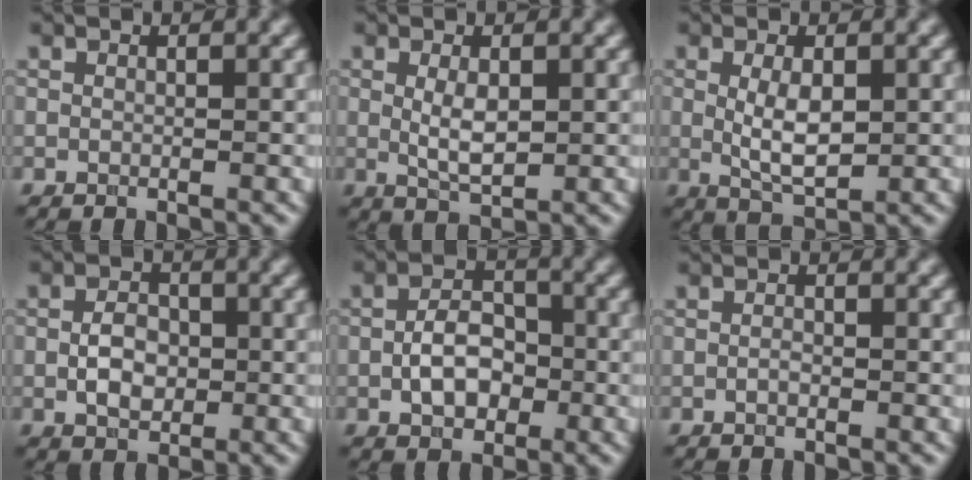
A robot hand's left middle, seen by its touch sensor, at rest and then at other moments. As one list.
[{"total": 2.6, "force": [0.3, 1.0, 2.4], "torque": [-0.051, -0.004, 0.009]}, {"total": 3.5, "force": [0.3, 1.3, 3.2], "torque": [-0.065, -0.004, 0.009]}, {"total": 3.4, "force": [-0.3, 2.3, 2.4], "torque": [-0.047, 0.000, -0.008]}, {"total": 4.3, "force": [-0.8, 2.8, 3.1], "torque": [-0.056, 0.002, -0.015]}, {"total": 0.6, "force": [-0.2, 0.3, 0.5], "torque": [-0.012, 0.000, -0.004]}]